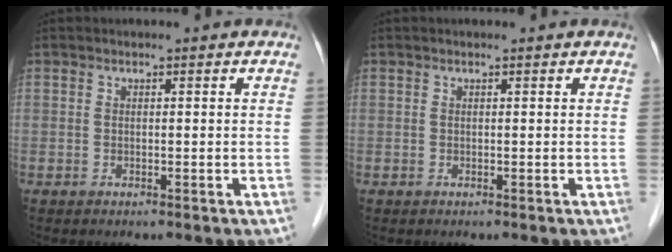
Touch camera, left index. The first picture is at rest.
{"total": 0.0}